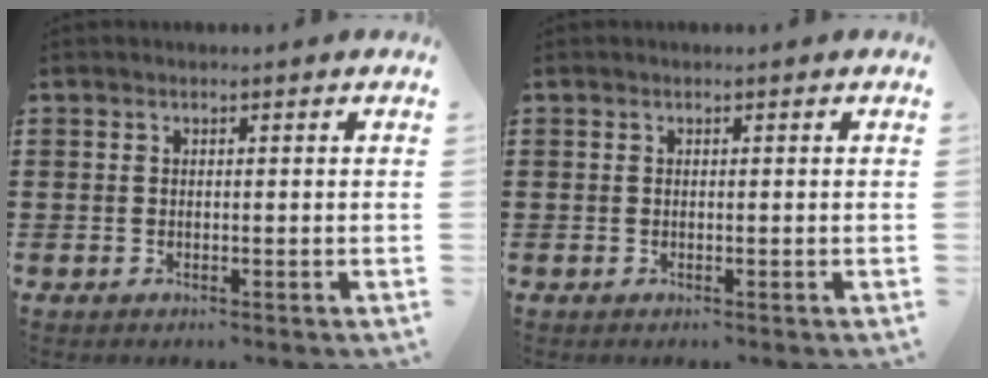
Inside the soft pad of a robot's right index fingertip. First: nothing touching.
{"total": 0.0}